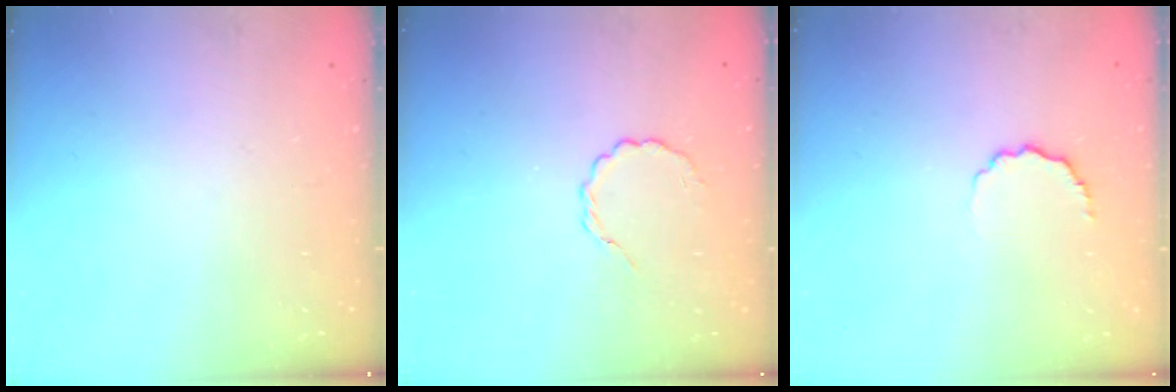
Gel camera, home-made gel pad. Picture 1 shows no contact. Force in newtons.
{"total": 2.9, "press": 2.6, "slide": 1.1}
{"total": 5.6, "press": 5.5, "slide": 1.2}